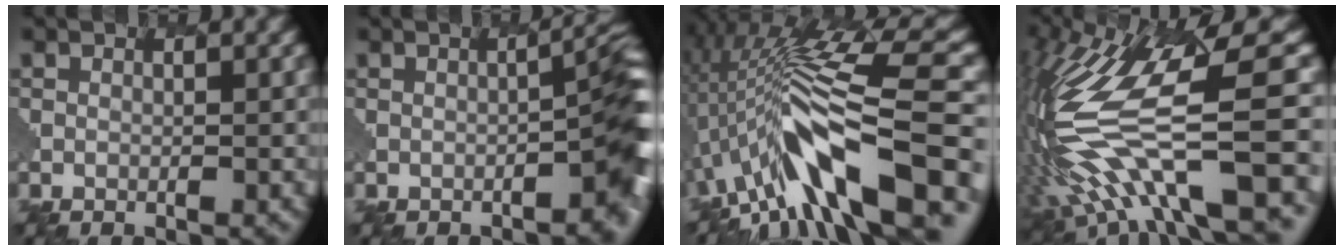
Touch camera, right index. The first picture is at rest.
{"total": 3.4, "force": [-0.9, -0.1, 3.3], "torque": [-0.042, 0.012, -0.036]}
{"total": 8.6, "force": [-1.8, 2.1, 8.1], "torque": [-0.165, 0.042, -0.060]}
{"total": 10.2, "force": [0.0, 3.4, 9.6], "torque": [-0.247, 0.049, -0.031]}